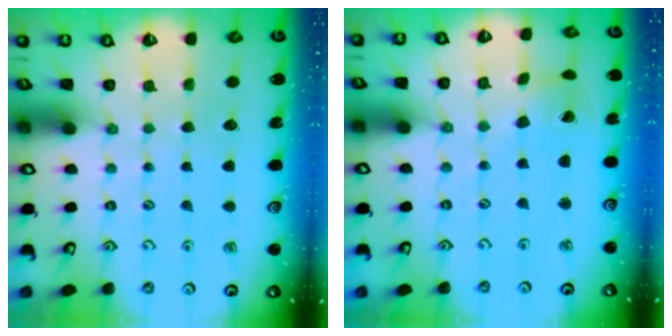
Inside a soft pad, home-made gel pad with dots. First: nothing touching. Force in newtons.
{"total": 1.5, "press": 1.5, "slide": 0.2}